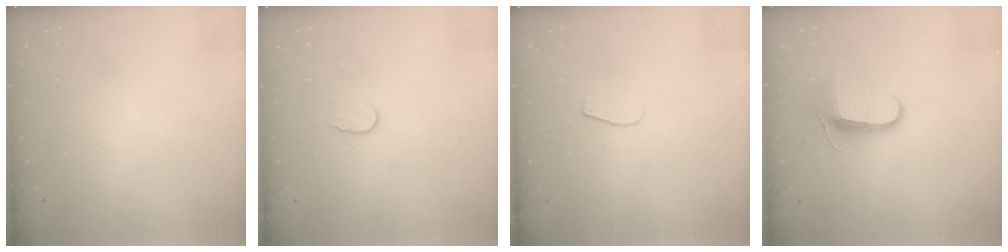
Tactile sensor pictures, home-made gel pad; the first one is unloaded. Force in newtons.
{"total": 6.4, "press": 6.4, "slide": 0.6}
{"total": 6.2, "press": 6.2, "slide": 0.7}
{"total": 9.5, "press": 9.5, "slide": 0.6}